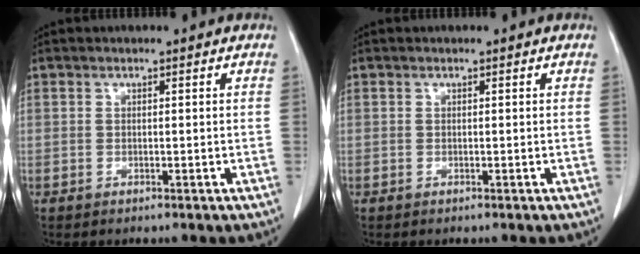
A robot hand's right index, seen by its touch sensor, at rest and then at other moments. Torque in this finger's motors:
{"motor_torque": [0.00, 0.00, 0.00, 0.00]}